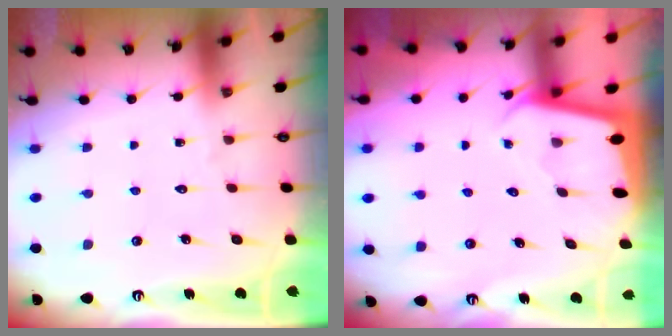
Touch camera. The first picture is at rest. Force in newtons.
{"total": 1.8, "press": 1.8, "slide": 0.1}